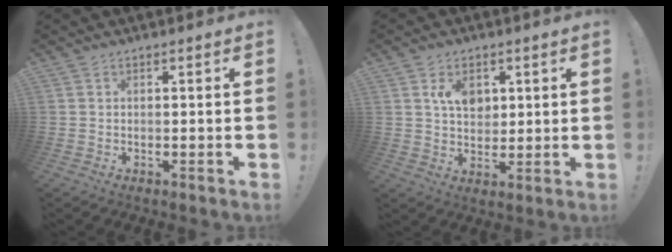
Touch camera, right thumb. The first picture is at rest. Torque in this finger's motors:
{"motor_torque": [-0.22, 0.04, 0.70, 0.11, 0.16]}